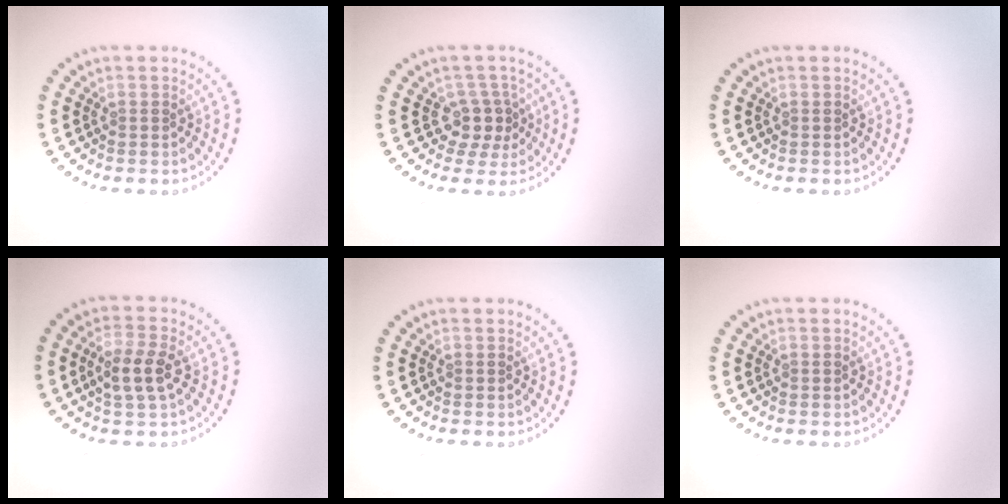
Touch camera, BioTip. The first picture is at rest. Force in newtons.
{"total": 2.7, "press": 2.1, "slide": 1.8}
{"total": 0.0}
{"total": 3.1, "press": 3.0, "slide": 0.8}
{"total": 0.0}
{"total": 0.0}